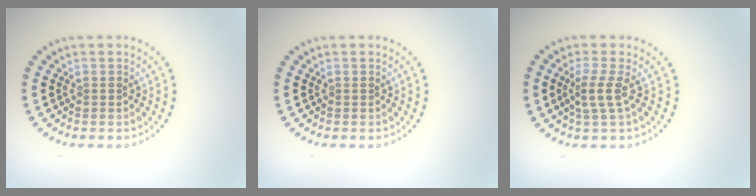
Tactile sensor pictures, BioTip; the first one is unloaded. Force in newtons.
{"total": 0.0}
{"total": 2.1, "press": 1.5, "slide": 1.4}